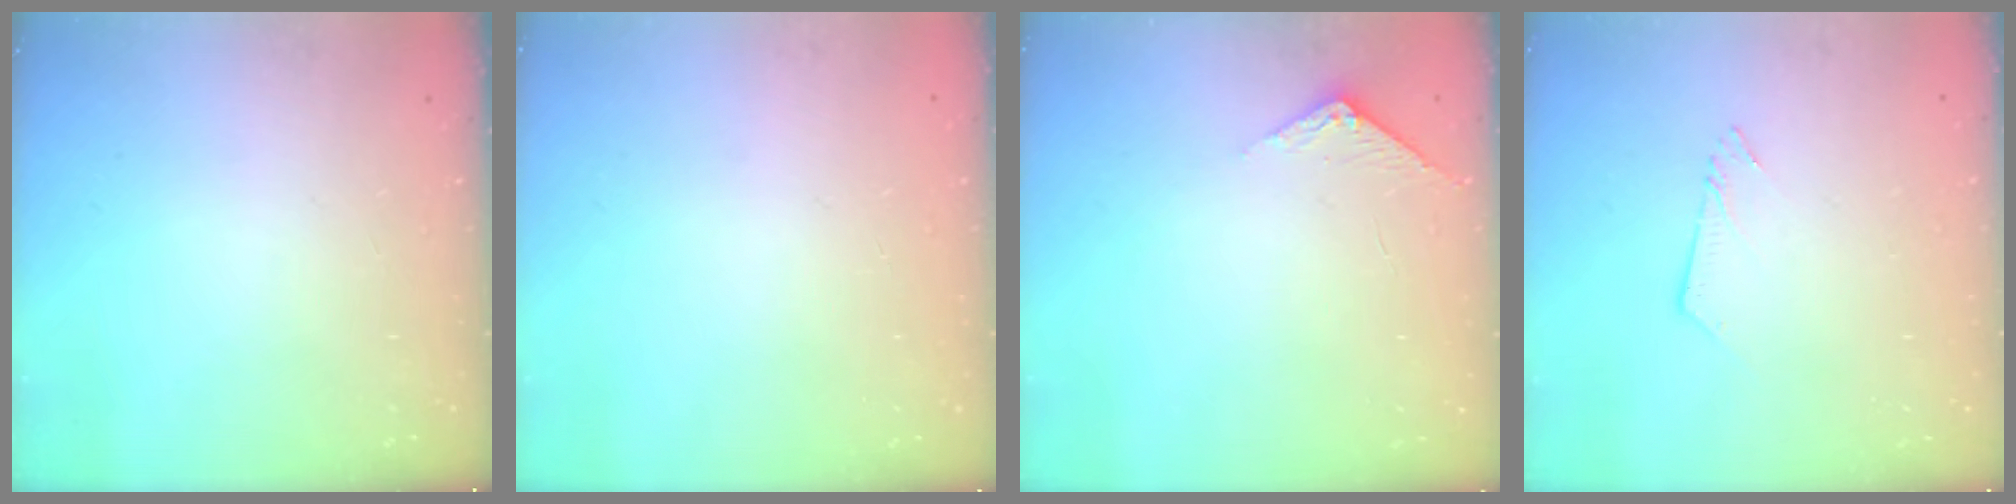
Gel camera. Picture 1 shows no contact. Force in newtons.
{"total": 0.0}
{"total": 3.9, "press": 3.9, "slide": 0.2}
{"total": 2.9, "press": 2.9, "slide": 0.3}